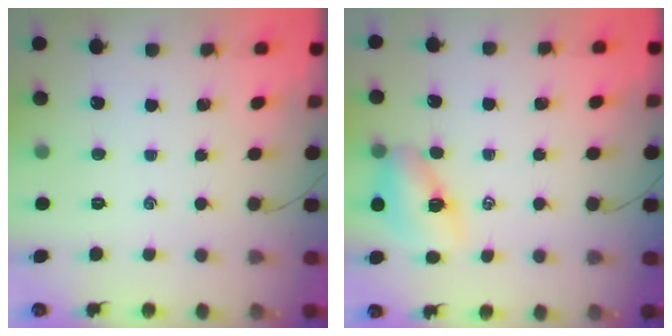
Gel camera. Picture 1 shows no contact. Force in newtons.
{"total": 7.8, "press": 7.7, "slide": 1.2}